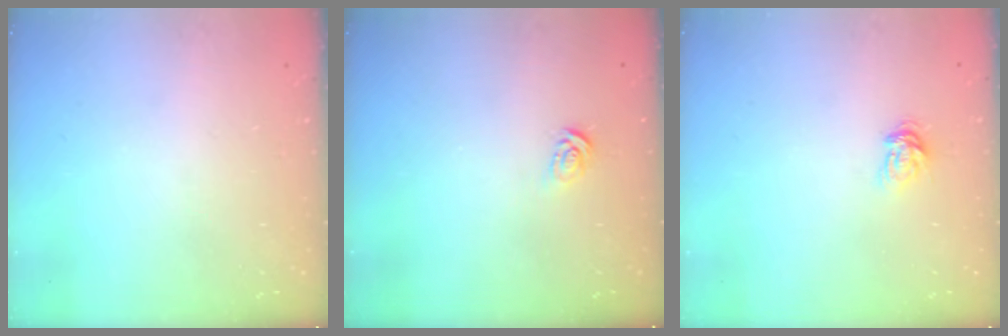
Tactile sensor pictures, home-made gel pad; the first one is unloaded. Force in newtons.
{"total": 3.8, "press": 3.8, "slide": 0.4}
{"total": 4.8, "press": 4.8, "slide": 0.7}